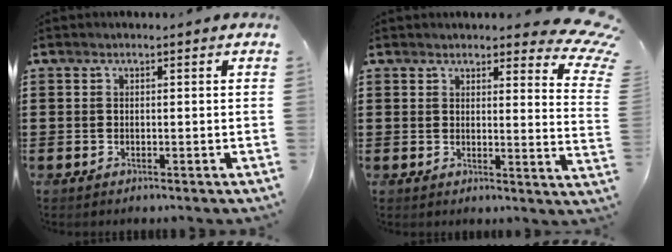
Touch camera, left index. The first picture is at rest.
{"total": 5.2, "force": [4.4, 1.0, 2.5], "torque": [-0.035, -0.021, 0.076]}